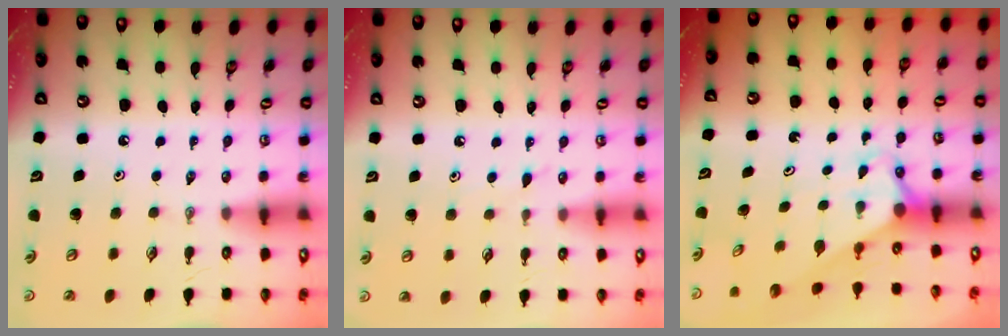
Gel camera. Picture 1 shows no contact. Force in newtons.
{"total": 4.8, "press": 4.8, "slide": 0.6}
{"total": 2.8, "press": 2.8, "slide": 0.0}